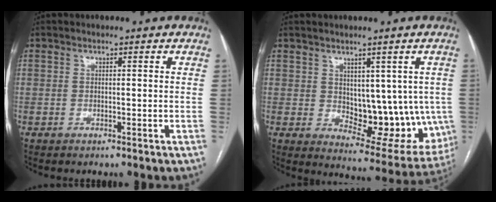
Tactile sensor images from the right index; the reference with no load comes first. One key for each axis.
{"total": 12.8, "fx": 0.5, "fy": 6.9, "fz": 10.8, "tx": -0.124, "ty": -0.004, "tz": 0.029}